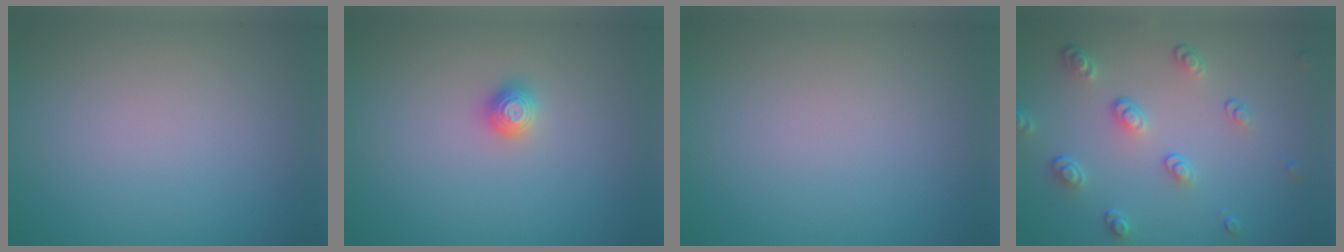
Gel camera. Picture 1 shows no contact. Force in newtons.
{"total": 1.1, "press": 1.1, "slide": 0.2}
{"total": 0.0}
{"total": 3.7, "press": 2.9, "slide": 2.4}